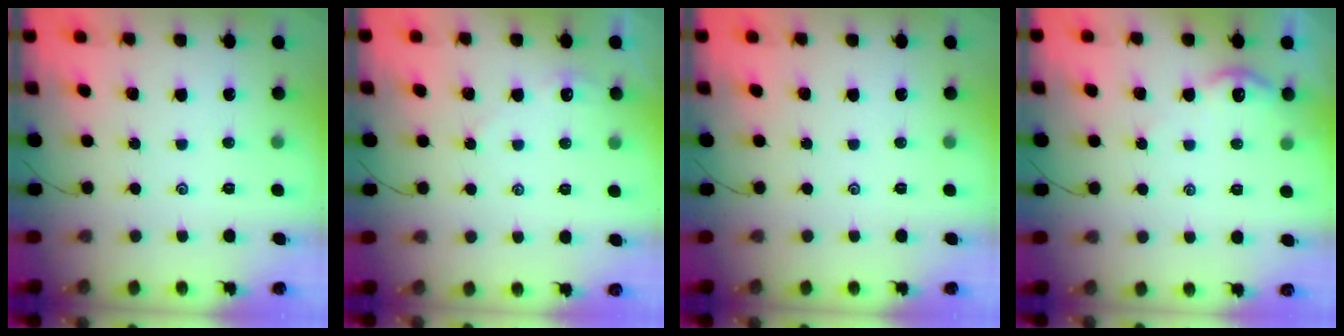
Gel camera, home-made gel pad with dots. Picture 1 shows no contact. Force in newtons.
{"total": 2.2, "press": 2.2, "slide": 0.3}
{"total": 0.0}
{"total": 5.4, "press": 5.4, "slide": 0.5}